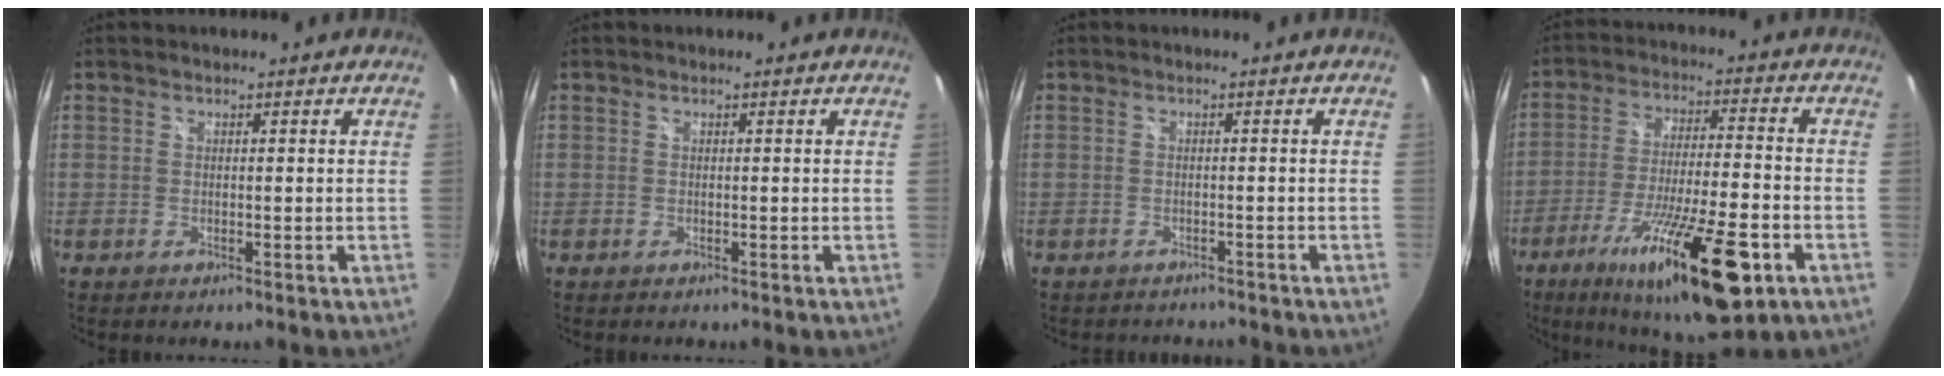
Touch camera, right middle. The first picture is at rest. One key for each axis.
{"total": 0.0}
{"total": 4.0, "fx": -3.7, "fy": 1.2, "fz": 1.0, "tx": -0.022, "ty": -0.011, "tz": -0.050}
{"total": 21.7, "fx": -11.4, "fy": 5.1, "fz": 17.7, "tx": -0.318, "ty": -0.052, "tz": -0.181}